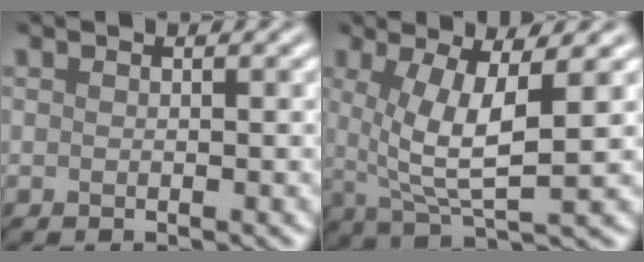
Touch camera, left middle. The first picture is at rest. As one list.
[{"total": 5.5, "force": [0.0, 1.1, 5.4], "torque": [-0.126, -0.004, 0.025]}]